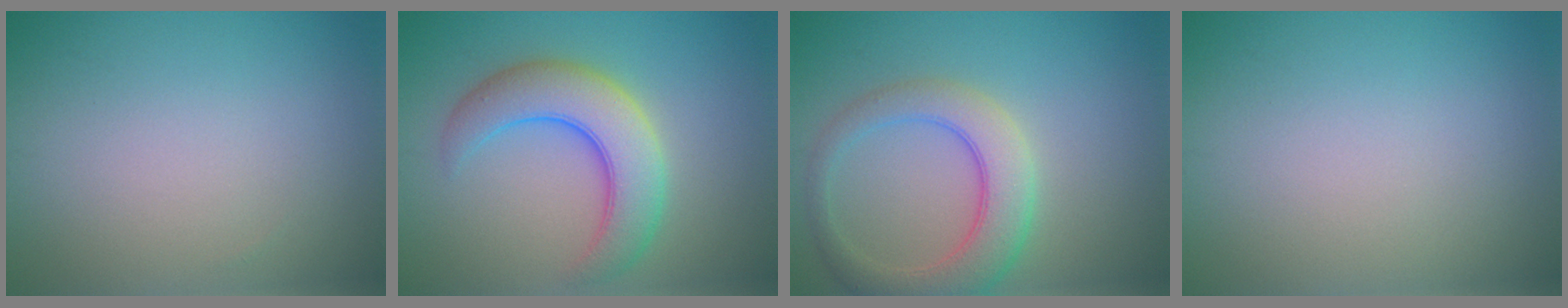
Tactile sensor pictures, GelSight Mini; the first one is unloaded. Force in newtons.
{"total": 6.4, "press": 6.4, "slide": 0.3}
{"total": 5.4, "press": 5.4, "slide": 0.4}
{"total": 0.0}